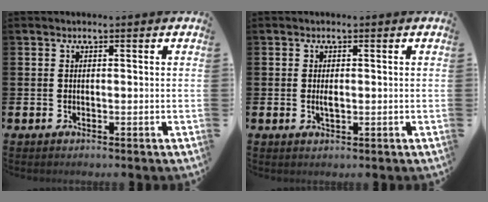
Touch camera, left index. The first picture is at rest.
{"total": 1.5, "force": [0.1, 0.6, 1.4], "torque": [-0.023, 0.000, -0.002]}